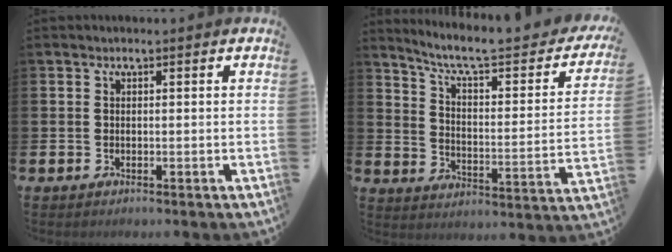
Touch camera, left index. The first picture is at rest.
{"total": 7.3, "force": [6.1, 1.6, 3.8], "torque": [-0.093, -0.044, 0.095]}